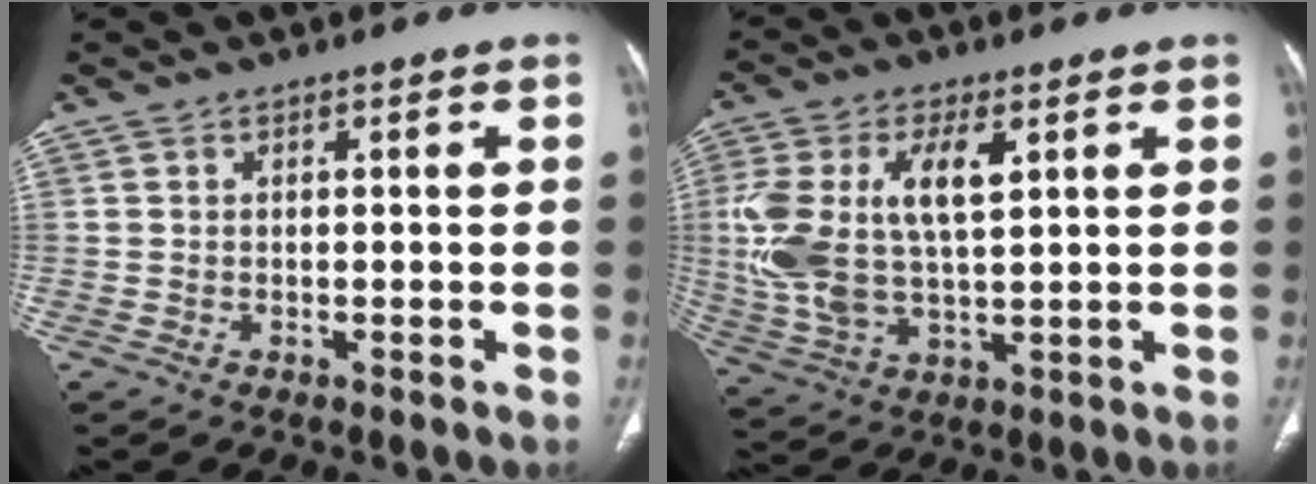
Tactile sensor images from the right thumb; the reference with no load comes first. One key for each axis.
{"total": 15.5, "fx": 3.1, "fy": 7.6, "fz": 13.2, "tx": -0.293, "ty": 0.005, "tz": 0.066}